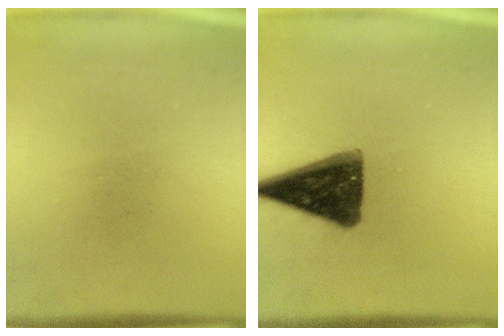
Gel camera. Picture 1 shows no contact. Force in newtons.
{"total": 13.0}